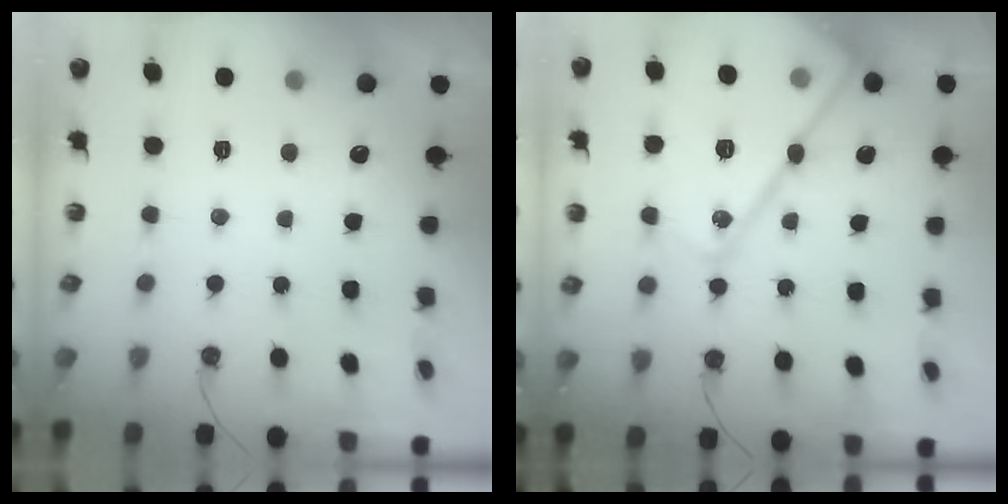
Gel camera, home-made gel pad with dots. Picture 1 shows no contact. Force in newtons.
{"total": 23.5, "press": 23.4, "slide": 1.8}